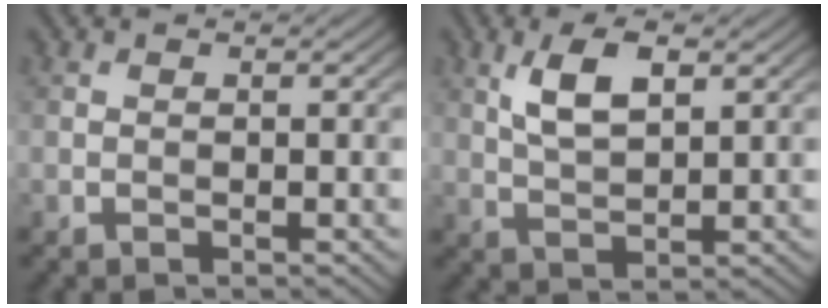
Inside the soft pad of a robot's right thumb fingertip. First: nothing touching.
{"total": 5.3, "force": [2.4, 2.1, 4.3], "torque": [-0.095, 0.000, 0.047]}